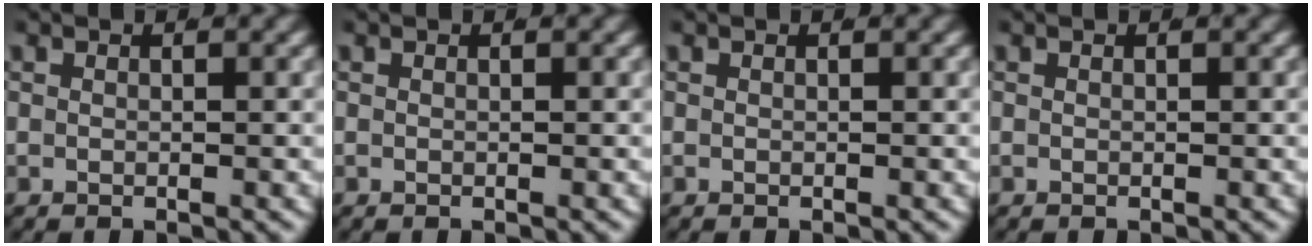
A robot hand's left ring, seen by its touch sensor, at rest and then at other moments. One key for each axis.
{"total": 0.0}
{"total": 0.0}
{"total": 0.0}